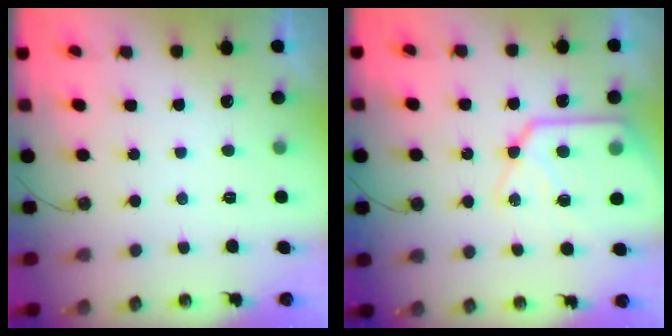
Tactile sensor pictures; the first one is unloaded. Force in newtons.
{"total": 16.4, "press": 16.3, "slide": 1.5}